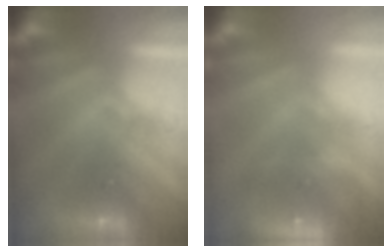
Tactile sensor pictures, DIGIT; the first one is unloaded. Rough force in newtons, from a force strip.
{"total": 7.3}